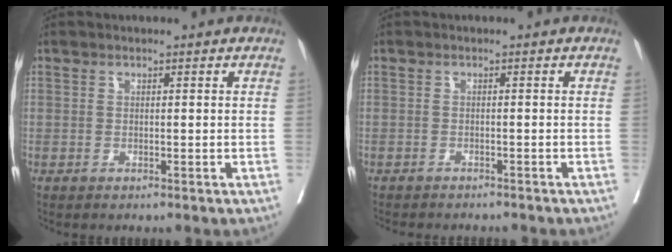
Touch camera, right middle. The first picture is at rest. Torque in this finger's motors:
{"motor_torque": [0.96, -1.18, 0.08, 0.03]}